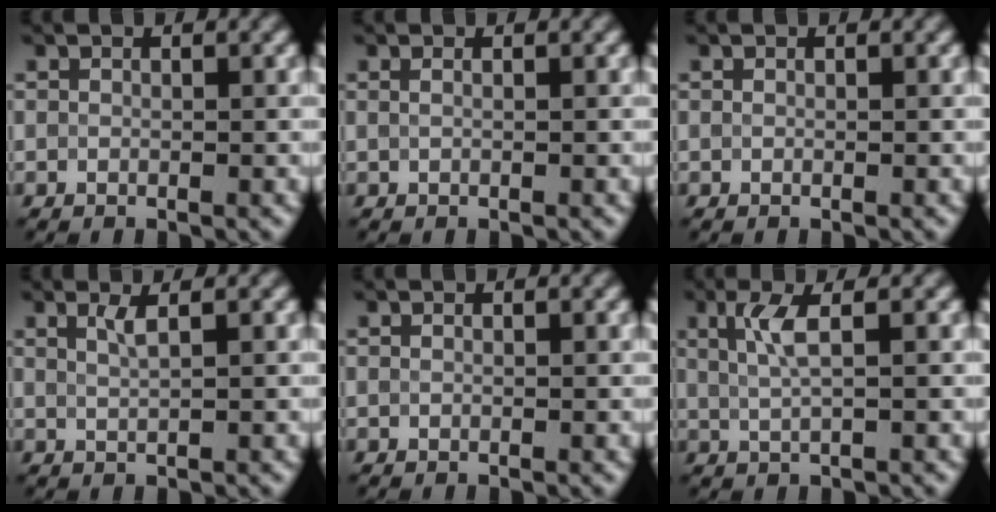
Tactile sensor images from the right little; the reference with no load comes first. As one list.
[{"total": 0.8, "force": [0.3, 0.4, 0.6], "torque": [-0.010, -0.002, 0.000]}, {"total": 0.0}, {"total": 1.6, "force": [0.7, 0.5, 1.4], "torque": [-0.019, 0.001, 0.010]}, {"total": 0.0}, {"total": 2.7, "force": [0.8, 0.7, 2.5], "torque": [-0.051, 0.000, 0.017]}]